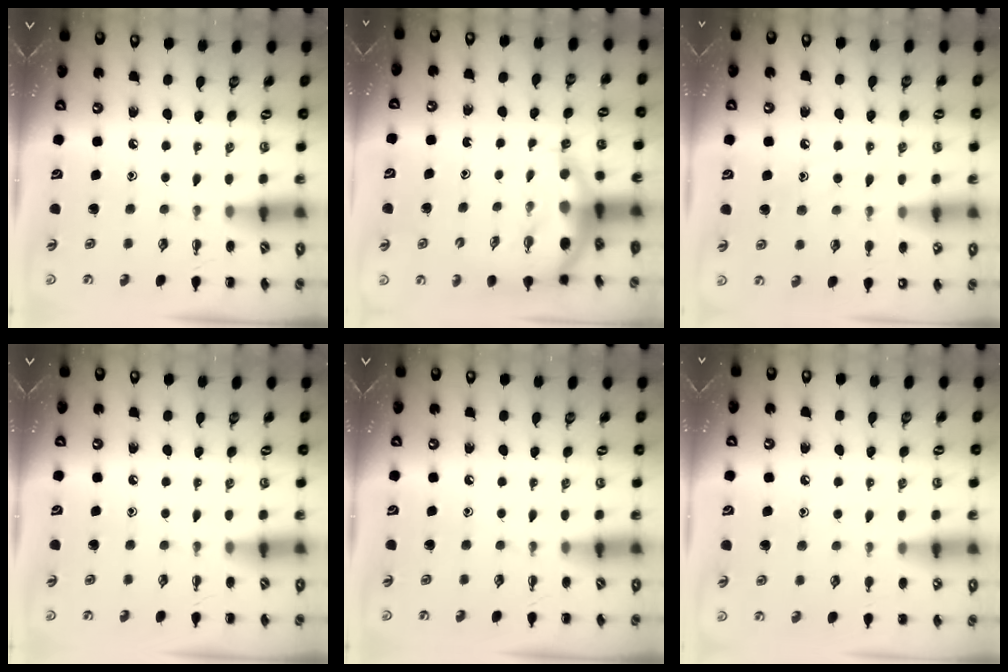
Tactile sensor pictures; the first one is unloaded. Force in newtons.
{"total": 6.4, "press": 6.3, "slide": 1.2}
{"total": 8.5, "press": 8.3, "slide": 1.6}
{"total": 0.0}
{"total": 0.0}
{"total": 5.4, "press": 5.2, "slide": 1.7}